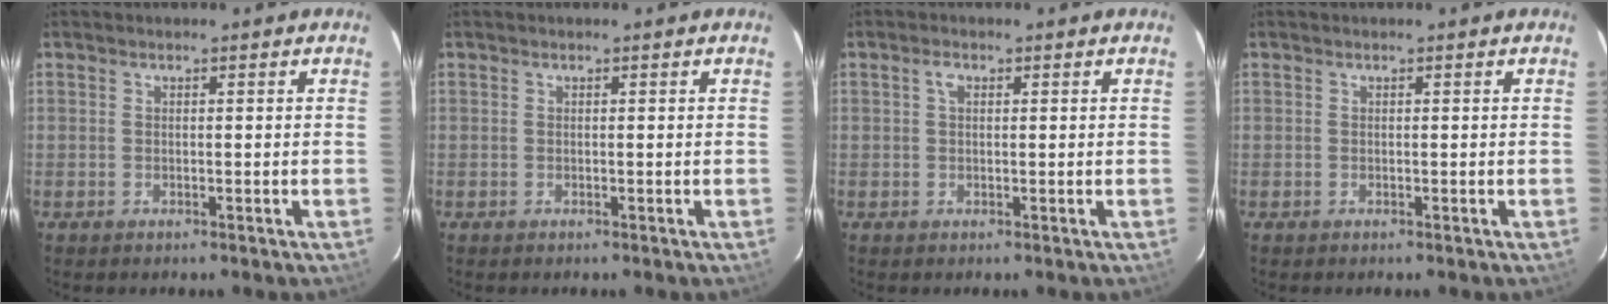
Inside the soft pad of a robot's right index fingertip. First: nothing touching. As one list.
[{"total": 0.0}, {"total": 1.5, "force": [0.5, 0.9, 1.0], "torque": [-0.020, 0.007, 0.006]}, {"total": 0.0}]